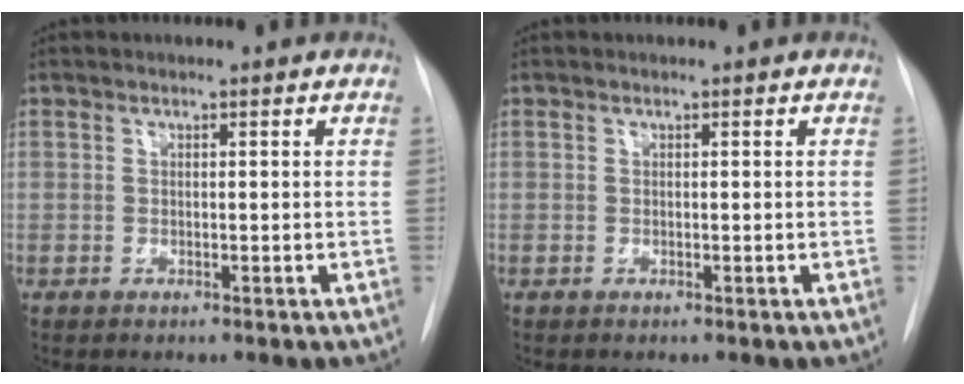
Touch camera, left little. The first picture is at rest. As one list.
[{"total": 0.0}]